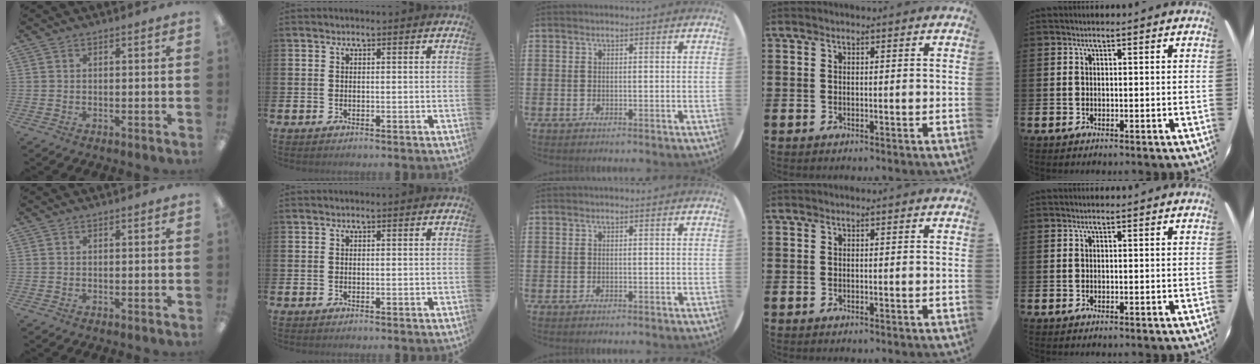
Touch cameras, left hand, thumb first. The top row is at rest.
{}